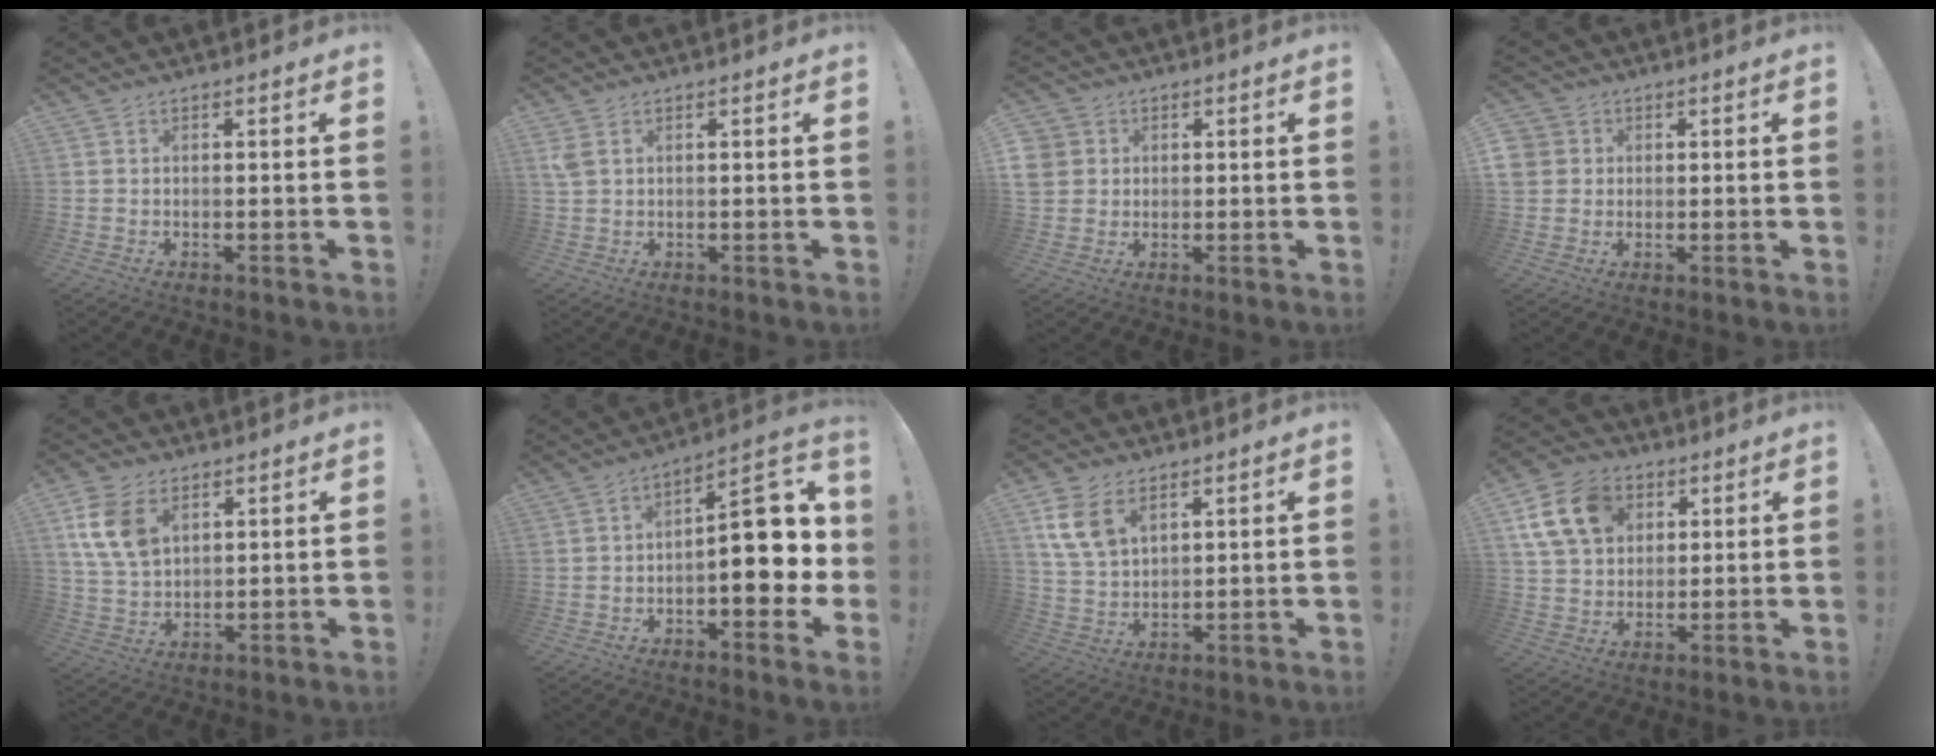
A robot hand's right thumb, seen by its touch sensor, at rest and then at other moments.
{"total": 2.8, "force": [1.3, 1.3, 2.1], "torque": [-0.049, 0.004, 0.026]}
{"total": 5.3, "force": [1.0, 5.0, 1.4], "torque": [-0.030, -0.001, 0.021]}
{"total": 4.5, "force": [0.8, 4.3, 1.0], "torque": [-0.022, -0.001, 0.015]}
{"total": 11.7, "force": [5.0, 7.7, 7.2], "torque": [-0.140, -0.007, 0.098]}
{"total": 16.3, "force": [-1.4, 7.8, 14.2], "torque": [-0.169, 0.013, -0.019]}
{"total": 10.7, "force": [5.7, 6.8, 6.1], "torque": [-0.118, -0.017, 0.112]}
{"total": 15.4, "force": [6.3, 11.6, 7.9], "torque": [-0.131, -0.021, 0.126]}